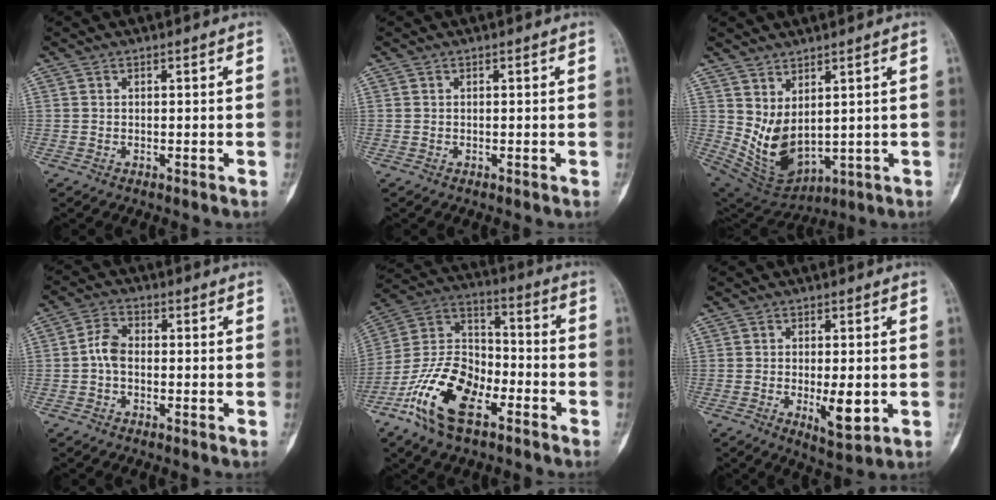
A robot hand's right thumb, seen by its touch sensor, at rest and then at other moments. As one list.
[{"total": 0.0}, {"total": 10.0, "force": [2.2, 5.6, 8.1], "torque": [-0.130, -0.031, 0.071]}, {"total": 4.3, "force": [-0.7, 2.7, 3.2], "torque": [-0.058, 0.014, -0.023]}, {"total": 17.5, "force": [-9.0, 8.8, 12.1], "torque": [-0.222, 0.057, -0.177]}, {"total": 6.7, "force": [-1.2, 2.7, 6.1], "torque": [-0.087, -0.013, -0.012]}]